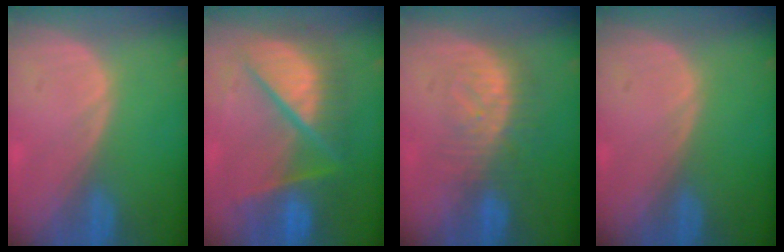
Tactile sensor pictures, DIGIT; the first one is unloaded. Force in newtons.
{"total": 11.0, "press": 10.9, "slide": 1.1}
{"total": 8.3, "press": 7.2, "slide": 4.0}
{"total": 0.0}